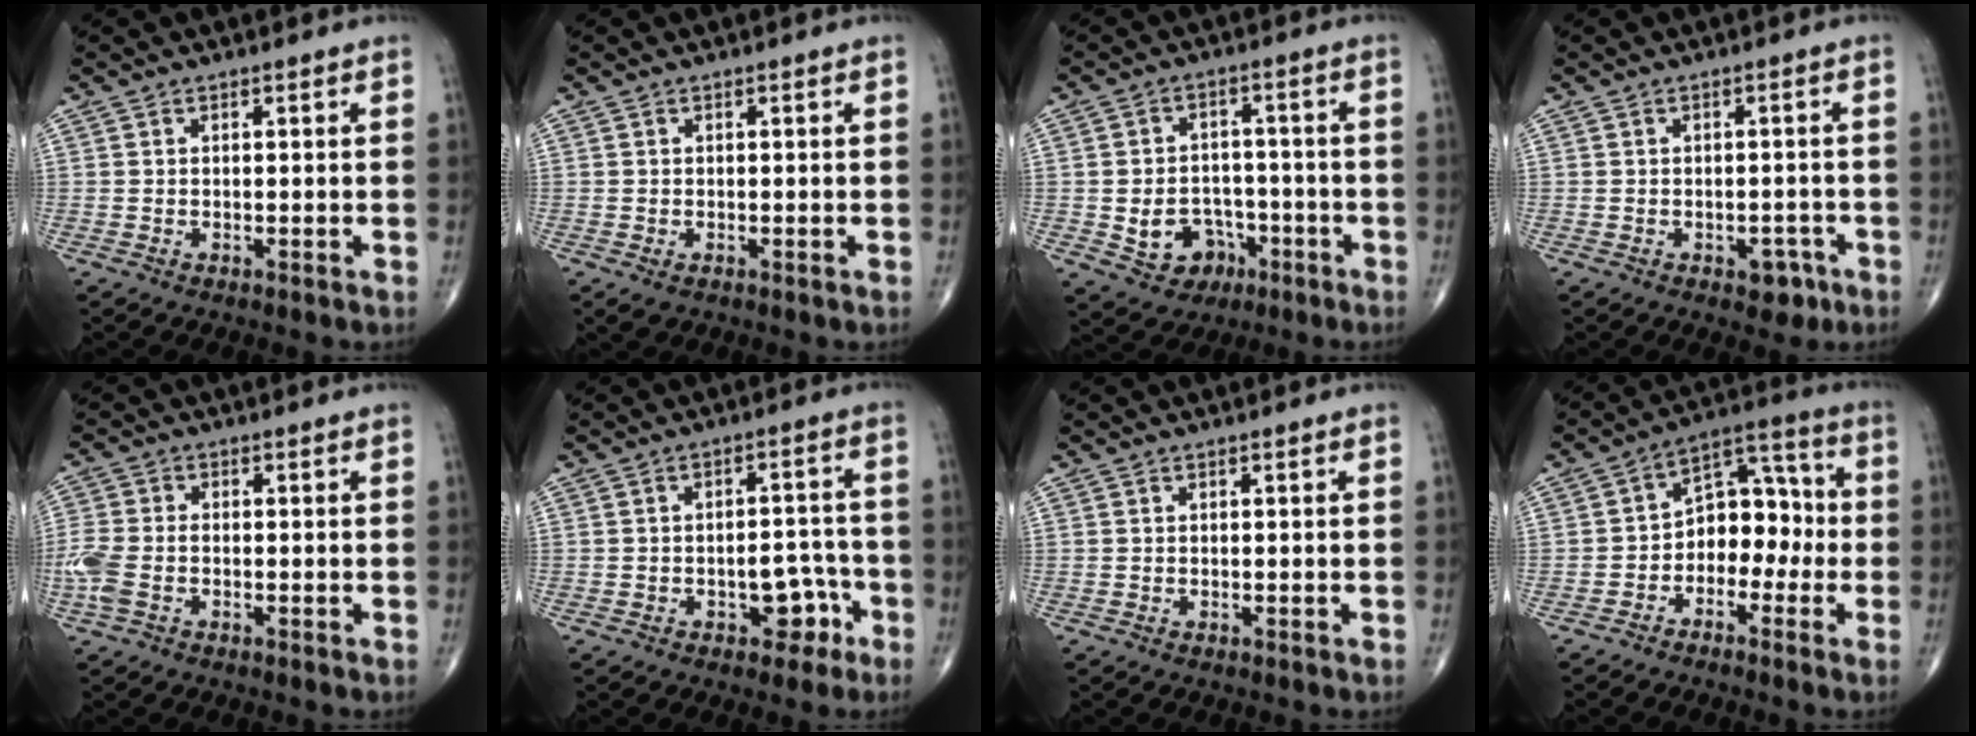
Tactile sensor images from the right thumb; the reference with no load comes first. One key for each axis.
{"total": 1.6, "fx": -0.6, "fy": 1.1, "fz": 1.0, "tx": -0.016, "ty": -0.002, "tz": -0.004}
{"total": 8.7, "fx": -3.0, "fy": 7.0, "fz": 4.0, "tx": -0.033, "ty": 0.031, "tz": -0.037}
{"total": 3.8, "fx": -2.0, "fy": 2.4, "fz": 2.2, "tx": -0.006, "ty": 0.013, "tz": -0.023}
{"total": 6.5, "fx": -2.0, "fy": 4.1, "fz": 4.6, "tx": -0.131, "ty": 0.006, "tz": -0.044}
{"total": 6.5, "fx": -3.1, "fy": 4.0, "fz": 4.1, "tx": -0.024, "ty": 0.040, "tz": -0.039}
{"total": 0.0}
{"total": 9.9, "fx": -2.2, "fy": 6.9, "fz": 6.7, "tx": -0.061, "ty": 0.045, "tz": -0.051}